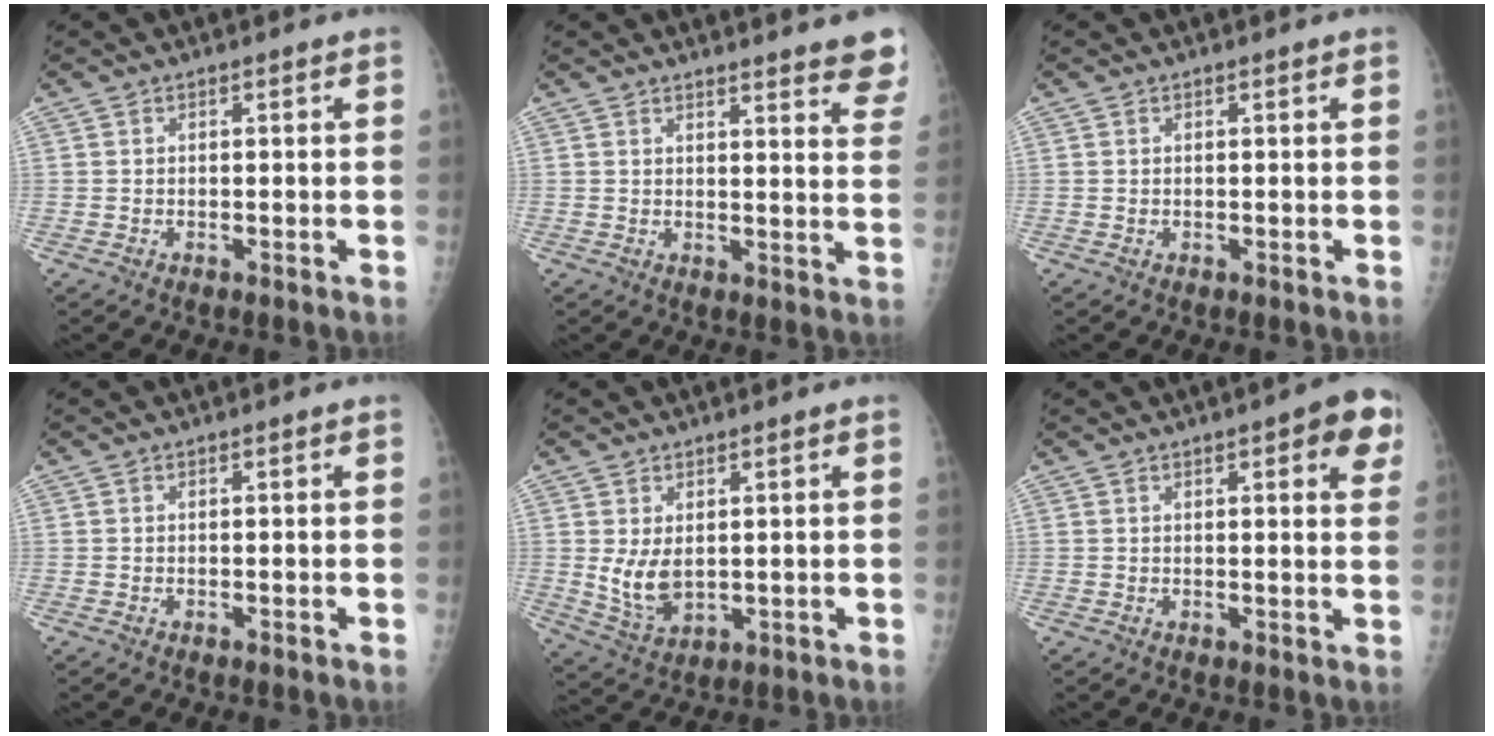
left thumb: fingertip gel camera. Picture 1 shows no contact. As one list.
[{"total": 11.3, "force": [10.2, 1.5, 4.8], "torque": [-0.025, -0.064, 0.099]}, {"total": 0.0}, {"total": 0.0}, {"total": 6.1, "force": [0.9, 3.6, 4.8], "torque": [-0.080, -0.017, 0.033]}, {"total": 7.8, "force": [3.6, 2.3, 6.5], "torque": [-0.055, -0.007, 0.037]}]